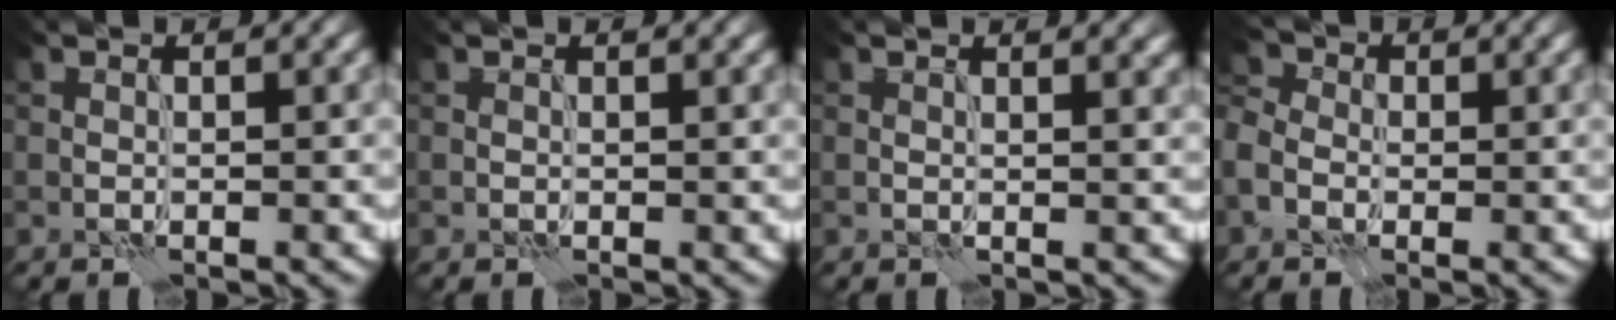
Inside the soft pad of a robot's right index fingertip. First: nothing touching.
{"total": 0.6, "force": [0.4, 0.2, 0.4], "torque": [-0.003, 0.000, 0.007]}
{"total": 3.2, "force": [2.1, 1.4, 1.9], "torque": [-0.009, 0.016, 0.012]}
{"total": 4.0, "force": [-0.7, 3.4, 2.1], "torque": [-0.046, 0.010, -0.016]}